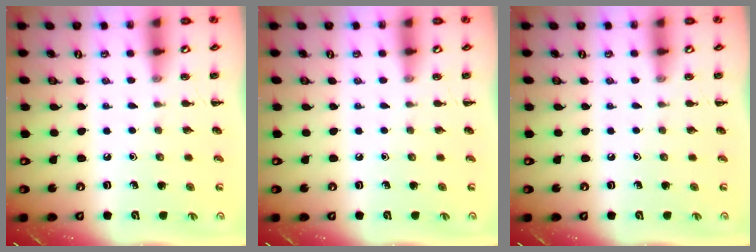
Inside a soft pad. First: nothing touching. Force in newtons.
{"total": 0.0}
{"total": 0.0}